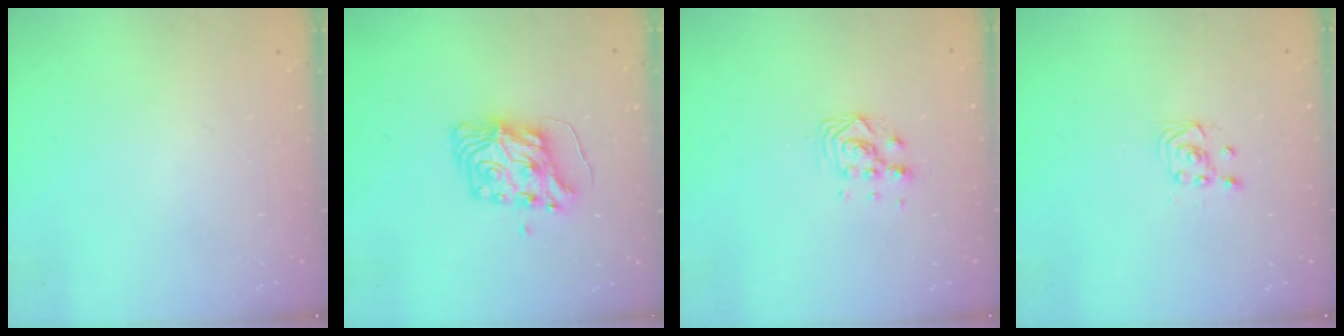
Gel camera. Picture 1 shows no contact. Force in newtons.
{"total": 8.9, "press": 8.9, "slide": 0.3}
{"total": 6.6, "press": 6.6, "slide": 0.4}
{"total": 2.5, "press": 2.2, "slide": 1.1}